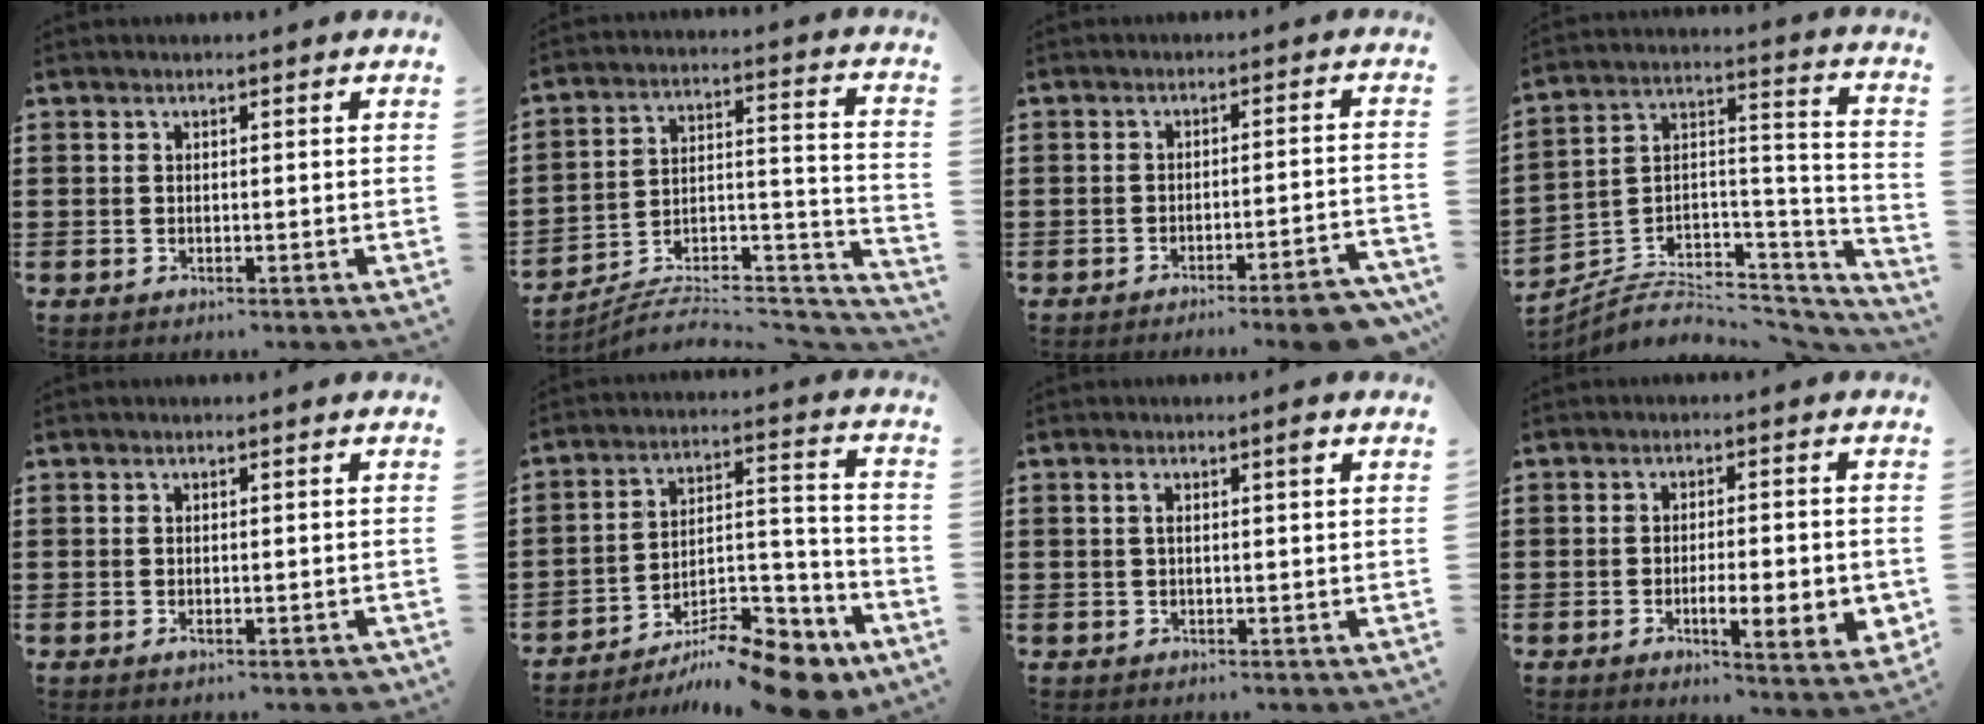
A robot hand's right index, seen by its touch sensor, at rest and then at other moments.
{"total": 5.8, "force": [-5.4, 1.2, 1.9], "torque": [-0.026, -0.006, -0.108]}
{"total": 4.6, "force": [-4.0, -0.2, 2.4], "torque": [-0.037, -0.011, -0.073]}
{"total": 4.7, "force": [-3.2, 2.9, 2.0], "torque": [-0.043, -0.006, -0.063]}
{"total": 0.8, "force": [-0.4, 0.2, 0.7], "torque": [-0.015, -0.005, -0.007]}
{"total": 12.0, "force": [-9.5, 3.7, 6.3], "torque": [-0.089, 0.045, -0.176]}
{"total": 1.8, "force": [0.4, 0.2, 1.8], "torque": [-0.035, 0.002, 0.005]}
{"total": 6.7, "force": [-1.9, 1.5, 6.2], "torque": [-0.092, -0.007, -0.032]}